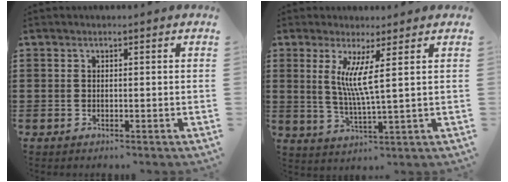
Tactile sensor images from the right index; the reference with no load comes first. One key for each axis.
{"total": 5.8, "fx": 1.9, "fy": -0.4, "fz": 5.5, "tx": -0.114, "ty": -0.011, "tz": 0.032}